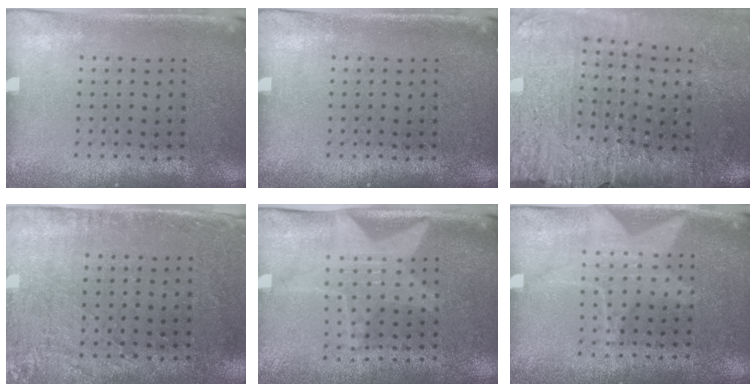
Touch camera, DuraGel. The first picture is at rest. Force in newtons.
{"total": 0.0}
{"total": 4.6, "press": 3.7, "slide": 2.7}
{"total": 2.8, "press": 2.3, "slide": 1.6}
{"total": 1.8, "press": 1.5, "slide": 1.0}
{"total": 1.1, "press": 0.9, "slide": 0.6}